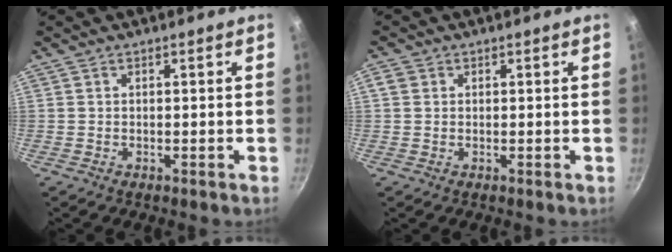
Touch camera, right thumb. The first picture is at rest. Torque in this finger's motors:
{"motor_torque": [-0.03, -0.03, 0.00, 0.00, 0.02]}